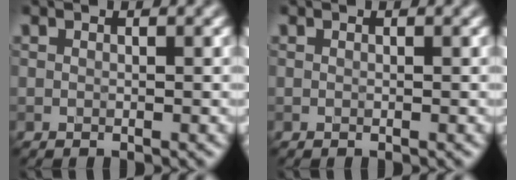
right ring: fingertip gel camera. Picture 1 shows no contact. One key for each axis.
{"total": 0.0}